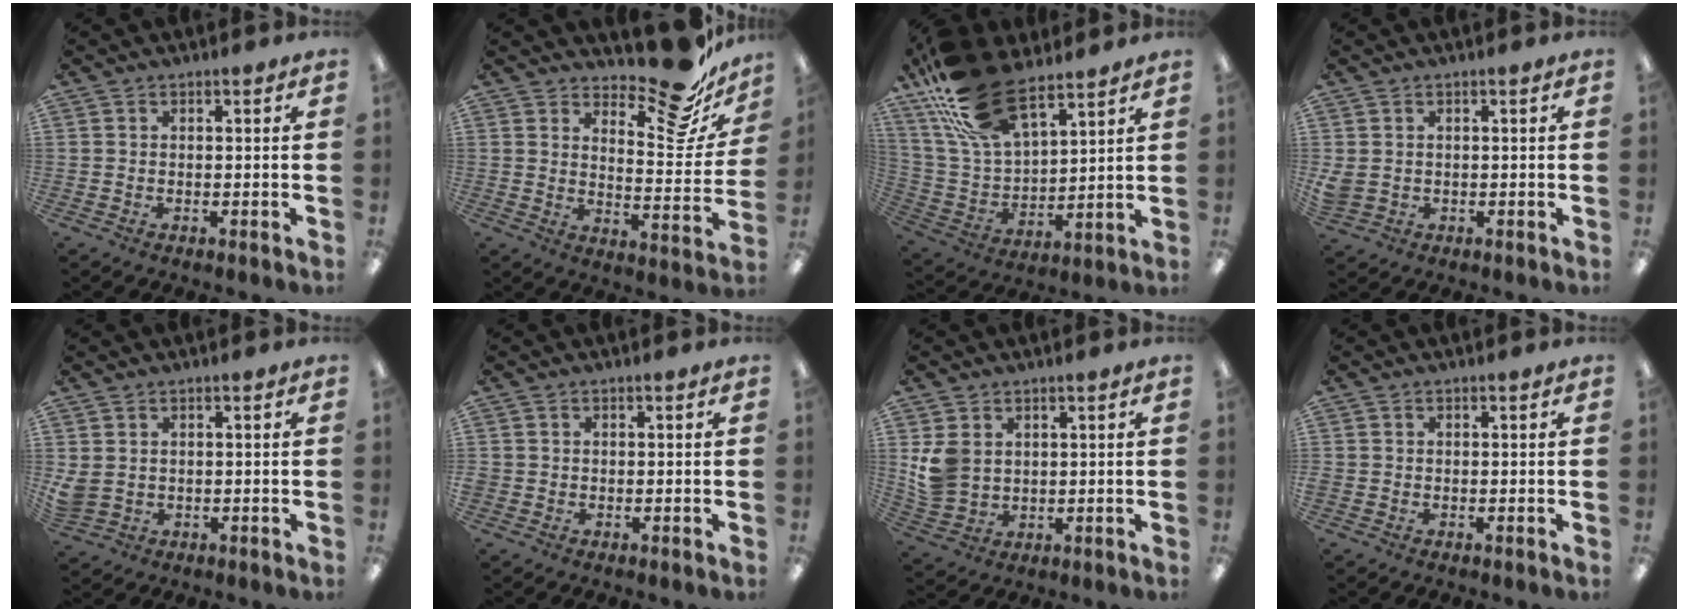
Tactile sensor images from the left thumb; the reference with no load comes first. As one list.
[{"total": 16.0, "force": [12.7, 5.0, 8.3], "torque": [-0.109, -0.096, 0.210]}, {"total": 21.0, "force": [14.5, 9.6, 11.8], "torque": [-0.260, -0.069, 0.269]}, {"total": 2.8, "force": [0.7, 2.4, 1.2], "torque": [-0.024, 0.004, 0.015]}, {"total": 3.2, "force": [1.1, 2.6, 1.4], "torque": [-0.021, 0.000, 0.022]}, {"total": 1.0, "force": [0.0, 1.0, 0.1], "torque": [-0.001, 0.003, -0.002]}, {"total": 6.9, "force": [2.5, 5.6, 3.2], "torque": [-0.060, -0.002, 0.050]}, {"total": 0.7, "force": [-0.1, 0.7, 0.2], "torque": [-0.002, 0.003, -0.002]}]